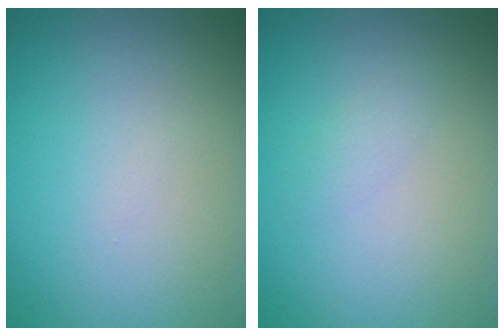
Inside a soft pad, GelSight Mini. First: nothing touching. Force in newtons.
{"total": 1.0, "press": 1.0, "slide": 0.0}